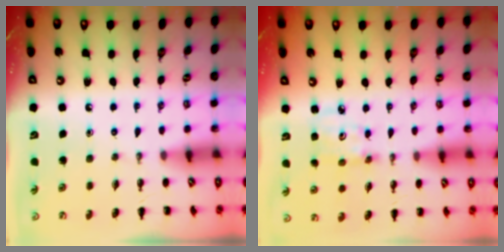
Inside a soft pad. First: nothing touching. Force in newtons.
{"total": 2.8, "press": 2.8, "slide": 0.4}